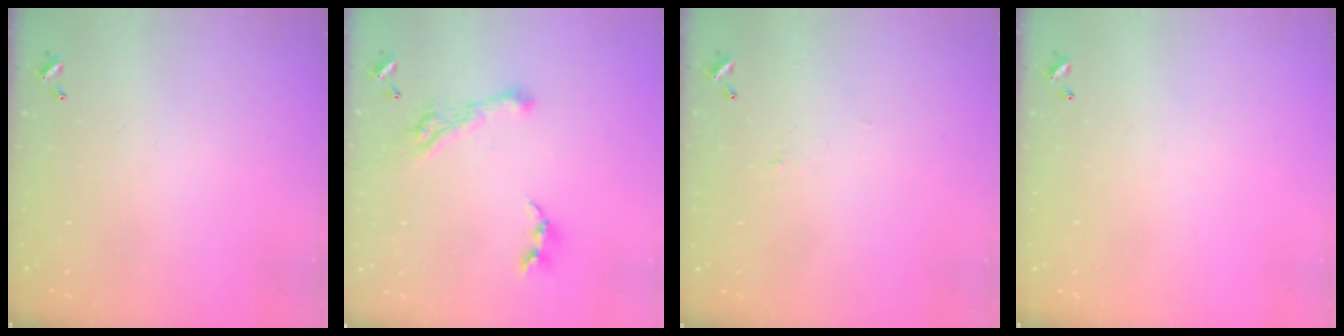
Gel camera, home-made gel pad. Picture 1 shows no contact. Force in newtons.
{"total": 7.0, "press": 6.9, "slide": 1.1}
{"total": 1.6, "press": 1.5, "slide": 0.5}
{"total": 0.0}